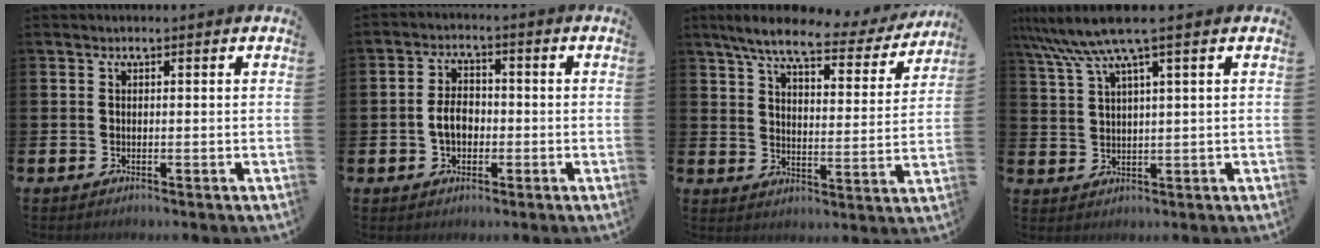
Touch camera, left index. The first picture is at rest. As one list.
[{"total": 4.0, "force": [-0.9, 2.8, 2.7], "torque": [-0.037, 0.001, -0.022]}, {"total": 7.5, "force": [6.3, 1.6, 3.8], "torque": [-0.094, -0.034, 0.103]}, {"total": 7.0, "force": [4.9, 0.6, 4.9], "torque": [-0.110, -0.008, 0.087]}]